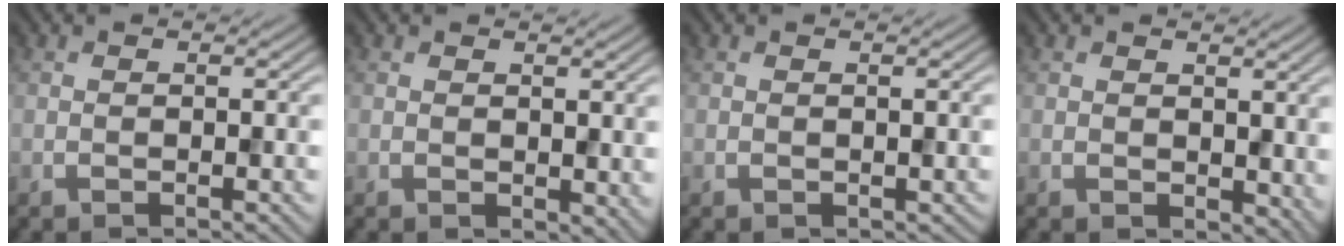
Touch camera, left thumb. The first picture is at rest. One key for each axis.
{"total": 1.7, "fx": 0.6, "fy": 1.2, "fz": 1.1, "tx": -0.018, "ty": -0.007, "tz": 0.015}
{"total": 0.0}
{"total": 3.1, "fx": 1.0, "fy": 2.2, "fz": 2.0, "tx": -0.037, "ty": -0.010, "tz": 0.022}